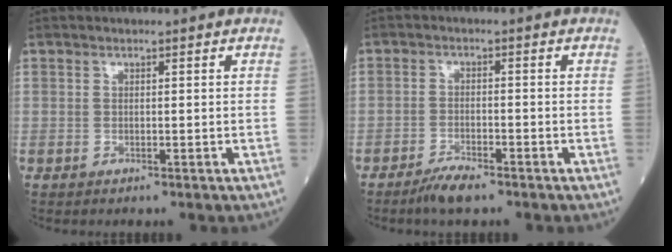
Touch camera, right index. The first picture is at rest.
{"total": 3.4, "force": [-2.8, 0.6, 2.0], "torque": [-0.045, -0.005, -0.050]}